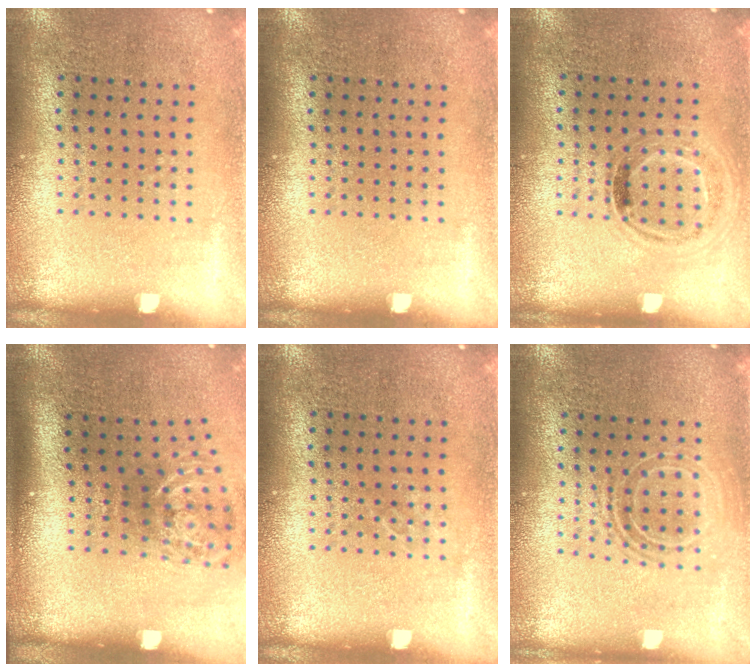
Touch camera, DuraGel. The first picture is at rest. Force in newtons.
{"total": 0.0}
{"total": 0.9, "press": 0.8, "slide": 0.4}
{"total": 1.9, "press": 1.2, "slide": 1.4}
{"total": 0.6, "press": 0.6, "slide": 0.1}
{"total": 1.7, "press": 1.3, "slide": 1.1}